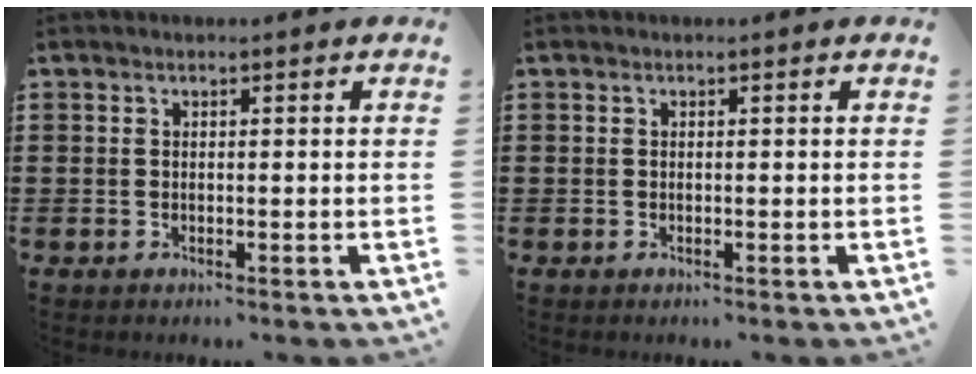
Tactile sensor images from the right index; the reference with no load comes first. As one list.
[{"total": 0.0}]